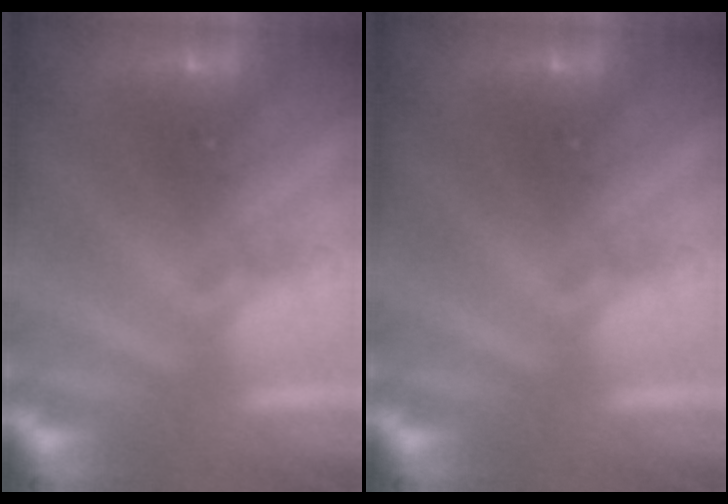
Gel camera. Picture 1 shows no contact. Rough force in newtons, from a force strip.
{"total": 0.0}